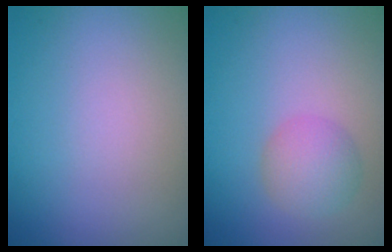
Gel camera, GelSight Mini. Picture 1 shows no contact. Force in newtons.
{"total": 2.9, "press": 2.9, "slide": 0.2}